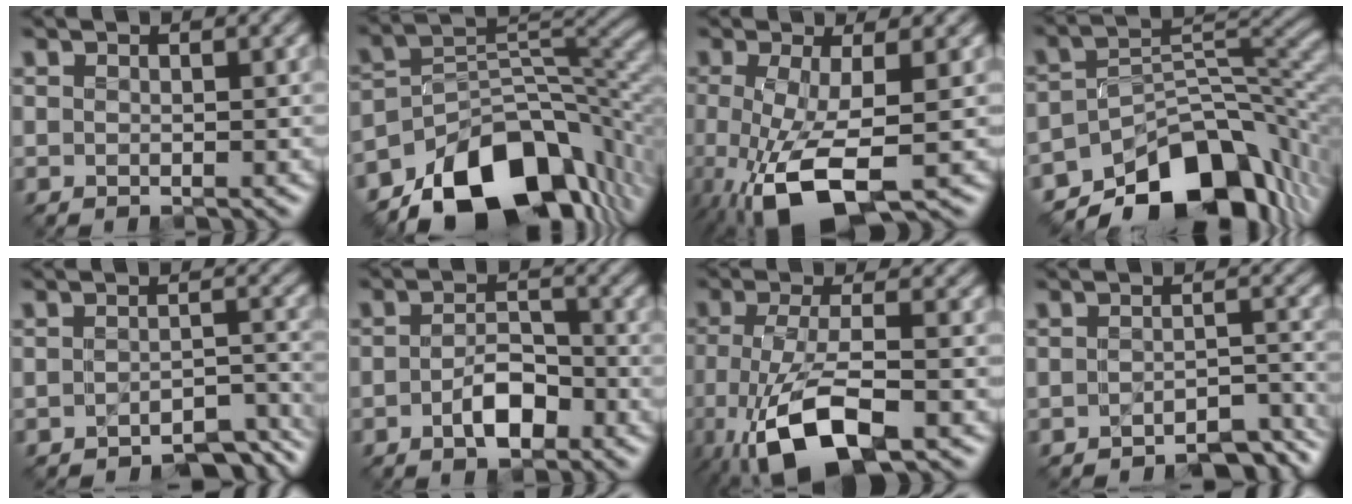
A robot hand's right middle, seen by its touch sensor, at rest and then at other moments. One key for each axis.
{"total": 13.0, "fx": -8.2, "fy": 7.1, "fz": 7.3, "tx": -0.113, "ty": 0.005, "tz": -0.147}
{"total": 7.3, "fx": -2.8, "fy": 2.0, "fz": 6.5, "tx": -0.146, "ty": -0.016, "tz": -0.052}
{"total": 12.9, "fx": -8.9, "fy": 6.1, "fz": 7.1, "tx": -0.099, "ty": 0.001, "tz": -0.156}
{"total": 3.9, "fx": -3.5, "fy": 1.0, "fz": 1.4, "tx": -0.013, "ty": -0.002, "tz": -0.045}
{"total": 3.5, "fx": -1.9, "fy": 1.6, "fz": 2.5, "tx": -0.040, "ty": 0.003, "tz": -0.033}
{"total": 8.2, "fx": -4.5, "fy": 2.5, "fz": 6.4, "tx": -0.132, "ty": -0.008, "tz": -0.084}
{"total": 4.3, "fx": -3.8, "fy": 1.0, "fz": 1.6, "tx": -0.016, "ty": -0.001, "tz": -0.047}